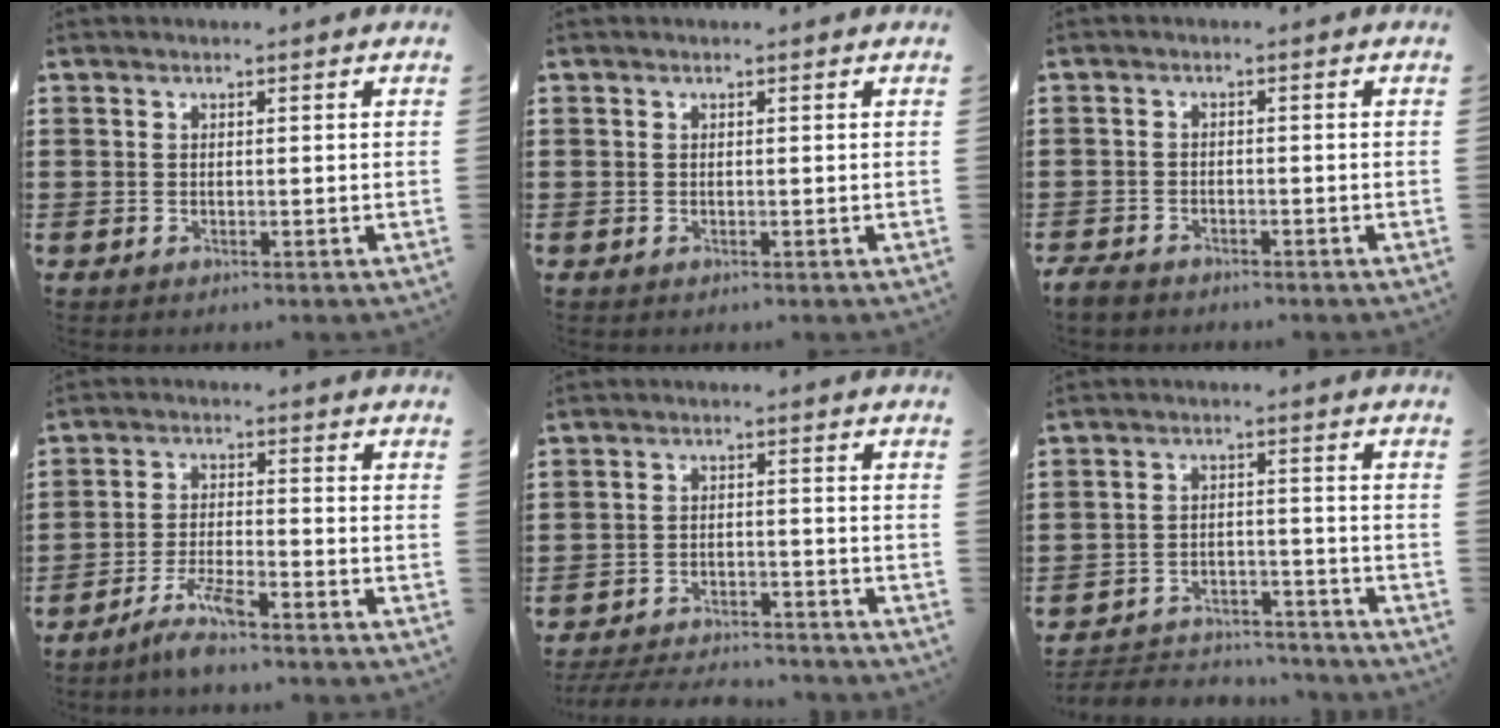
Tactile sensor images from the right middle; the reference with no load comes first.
{"total": 0.0}
{"total": 1.9, "force": [-1.8, 0.6, 0.4], "torque": [-0.028, -0.004, -0.041]}
{"total": 4.8, "force": [-3.8, 0.3, 2.9], "torque": [-0.062, -0.004, -0.072]}
{"total": 4.3, "force": [-4.2, 0.3, 0.8], "torque": [-0.021, -0.002, -0.088]}
{"total": 3.9, "force": [-3.8, 0.8, 0.3], "torque": [-0.012, 0.004, -0.079]}